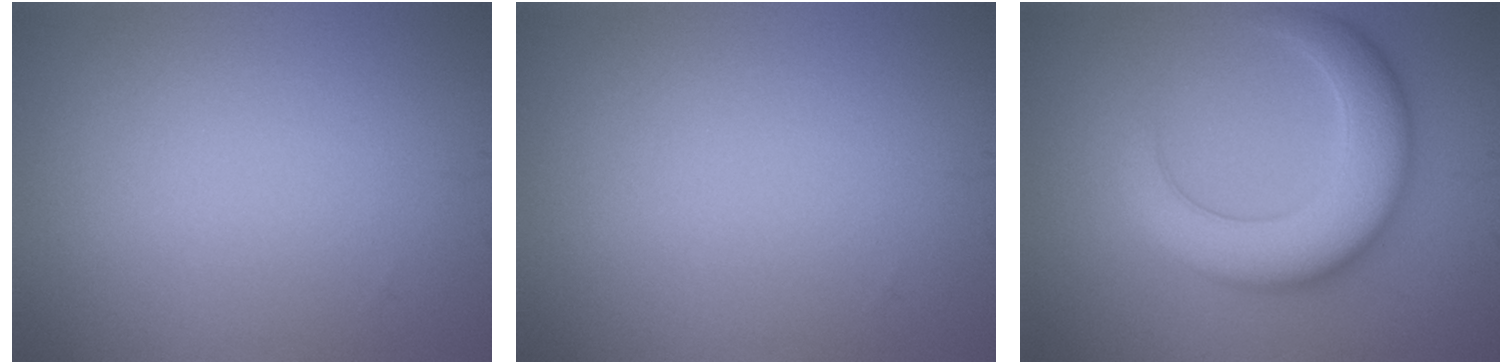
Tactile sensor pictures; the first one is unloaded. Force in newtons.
{"total": 0.0}
{"total": 7.1, "press": 7.1, "slide": 0.2}